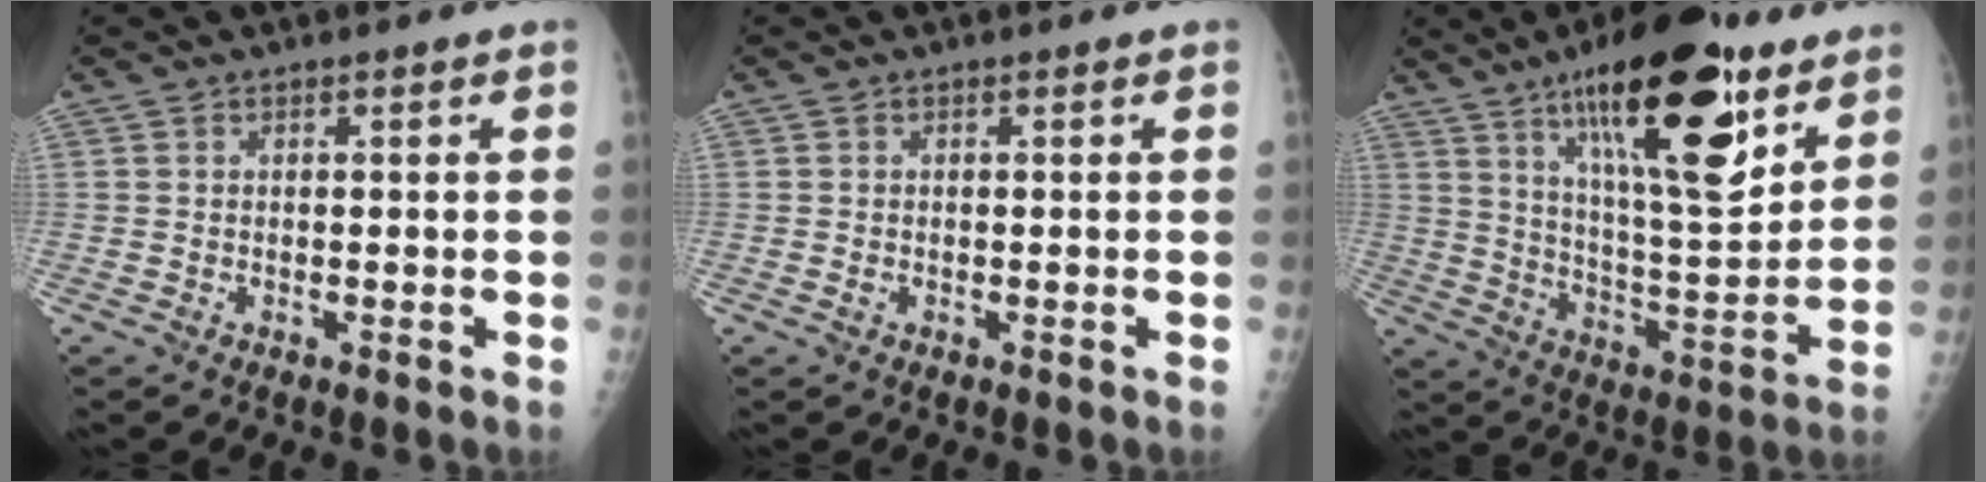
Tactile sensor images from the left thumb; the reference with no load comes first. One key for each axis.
{"total": 0.6, "fx": -0.1, "fy": 0.5, "fz": 0.4, "tx": -0.007, "ty": -0.001, "tz": -0.002}
{"total": 24.2, "fx": 13.5, "fy": 7.7, "fz": 18.5, "tx": -0.263, "ty": -0.060, "tz": 0.223}